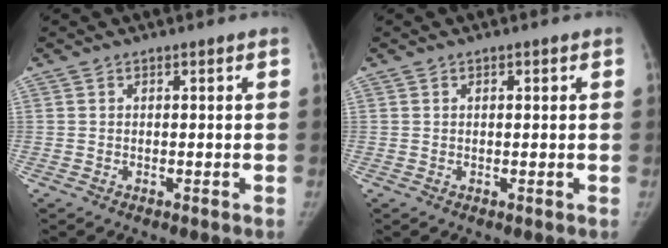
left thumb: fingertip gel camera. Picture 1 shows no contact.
{"total": 0.6, "force": [0.2, 0.3, 0.5], "torque": [-0.007, 0.000, 0.004]}